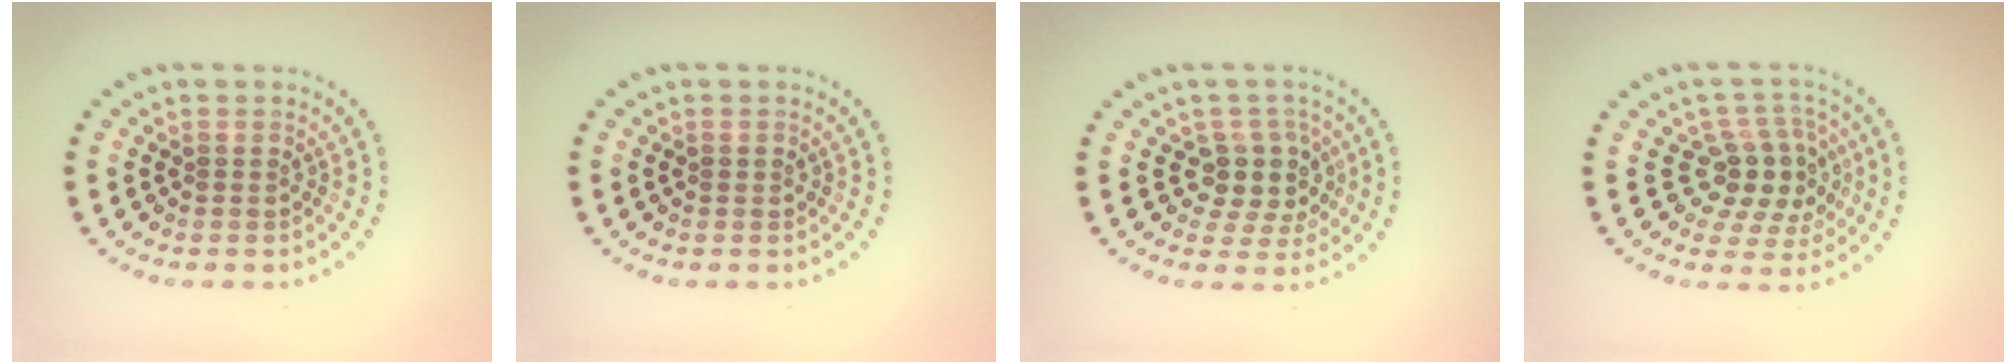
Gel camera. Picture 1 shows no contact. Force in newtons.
{"total": 0.5, "press": 0.5, "slide": 0.1}
{"total": 3.7, "press": 2.9, "slide": 2.2}
{"total": 4.2, "press": 3.6, "slide": 2.2}